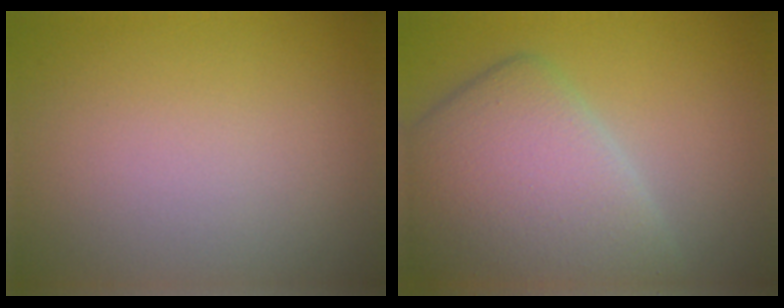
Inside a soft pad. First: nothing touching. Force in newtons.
{"total": 8.4, "press": 8.4, "slide": 0.4}